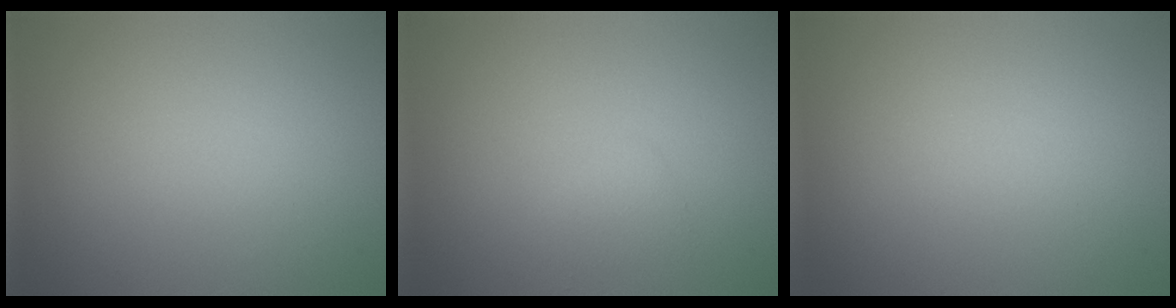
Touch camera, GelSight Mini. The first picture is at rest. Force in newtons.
{"total": 1.0, "press": 1.0, "slide": 0.1}
{"total": 0.0}